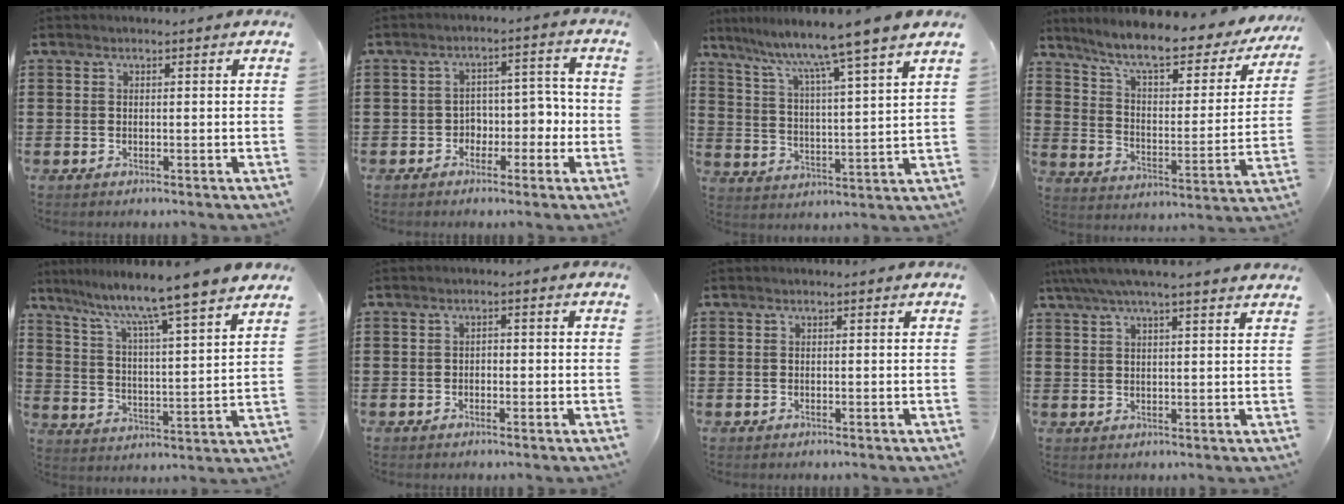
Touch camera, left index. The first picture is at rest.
{"total": 3.8, "force": [-1.7, 3.1, 1.4], "torque": [-0.040, 0.008, -0.041]}
{"total": 7.4, "force": [6.2, -2.1, 3.5], "torque": [-0.094, -0.051, 0.091]}
{"total": 8.7, "force": [7.1, 1.0, 4.9], "torque": [-0.114, -0.047, 0.115]}
{"total": 7.6, "force": [6.6, -1.8, 3.4], "torque": [-0.094, -0.057, 0.100]}
{"total": 1.2, "force": [-0.8, 0.7, 0.5], "torque": [-0.014, 0.003, -0.019]}
{"total": 0.0}
{"total": 4.2, "force": [3.5, 0.0, 2.3], "torque": [-0.057, -0.005, 0.061]}